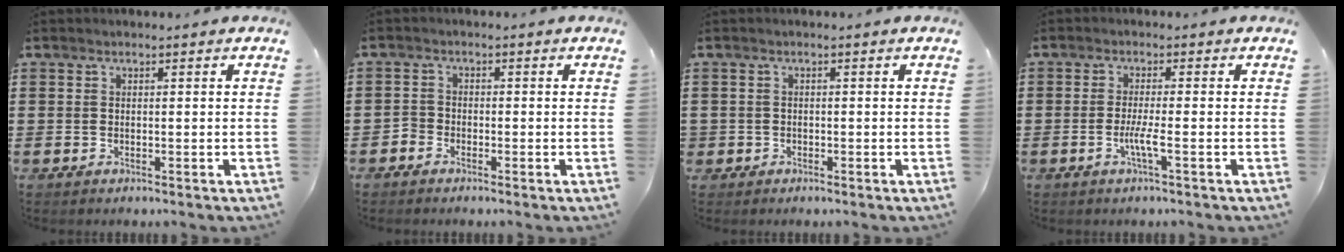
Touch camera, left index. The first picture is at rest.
{"total": 1.4, "force": [-1.2, 0.8, 0.1], "torque": [-0.008, 0.006, -0.027]}
{"total": 1.0, "force": [-0.8, 0.7, 0.0], "torque": [-0.003, 0.003, -0.018]}
{"total": 3.4, "force": [-1.2, 0.0, 3.2], "torque": [-0.062, -0.009, -0.026]}